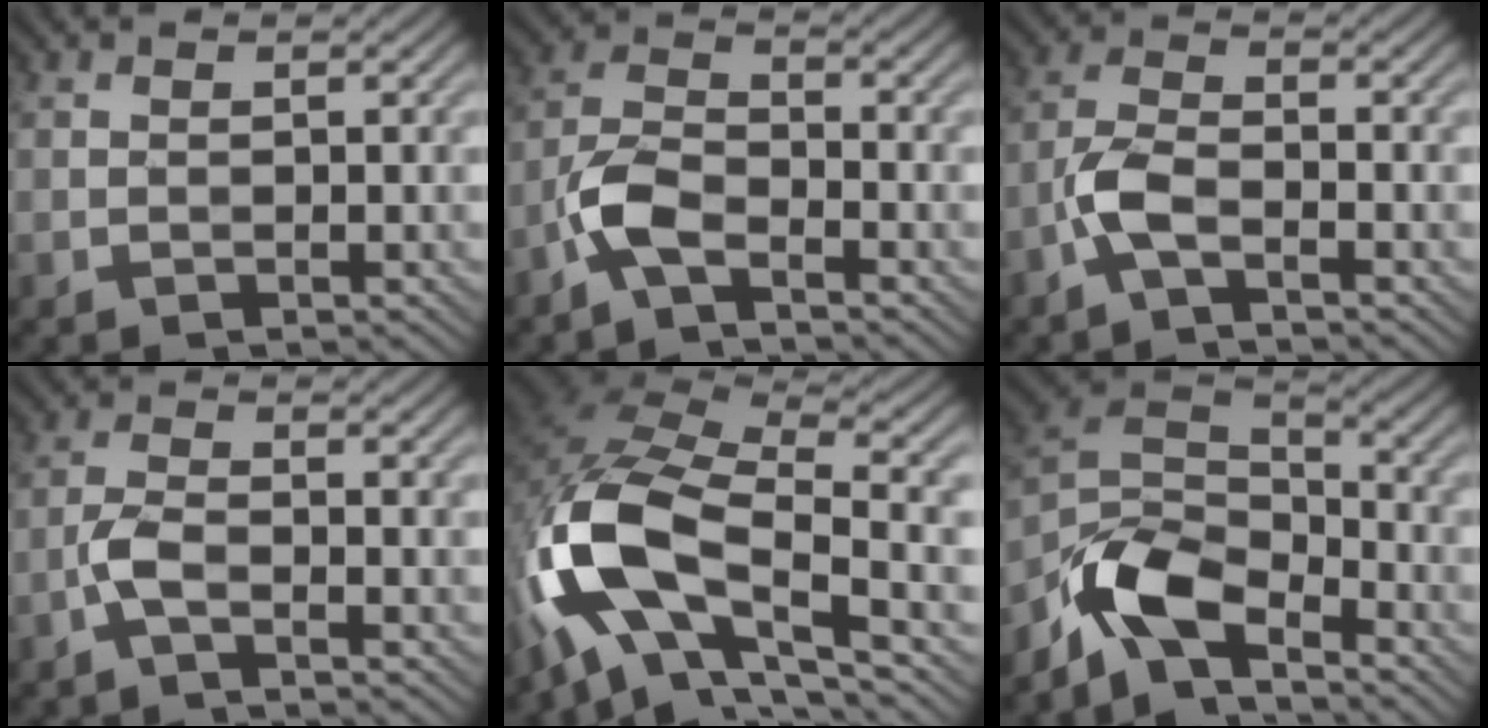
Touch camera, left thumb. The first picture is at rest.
{"total": 5.3, "force": [-3.3, 1.9, 3.6], "torque": [-0.081, 0.005, -0.082]}
{"total": 4.3, "force": [-2.4, 1.3, 3.3], "torque": [-0.080, 0.006, -0.062]}
{"total": 2.9, "force": [-1.7, 0.8, 2.3], "torque": [-0.057, 0.006, -0.043]}
{"total": 15.8, "force": [-5.3, 7.5, 12.9], "torque": [-0.265, -0.010, -0.108]}
{"total": 8.8, "force": [-6.1, 3.8, 5.0], "torque": [-0.101, -0.002, -0.141]}